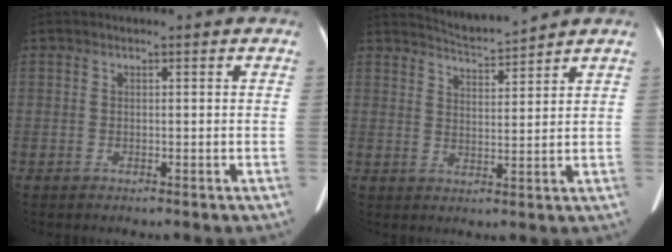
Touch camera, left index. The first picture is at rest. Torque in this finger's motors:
{"motor_torque": [0.56, -1.03, -0.03, 0.01]}